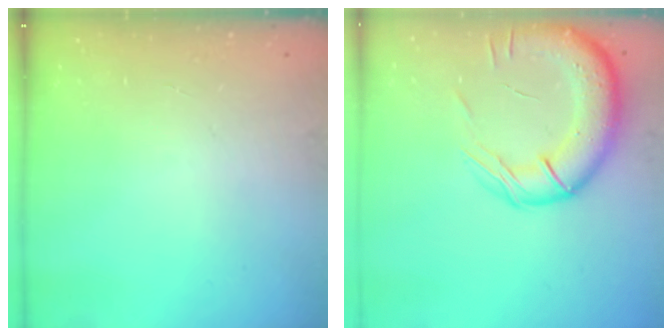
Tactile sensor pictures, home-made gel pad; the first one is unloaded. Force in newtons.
{"total": 17.3, "press": 16.9, "slide": 3.5}